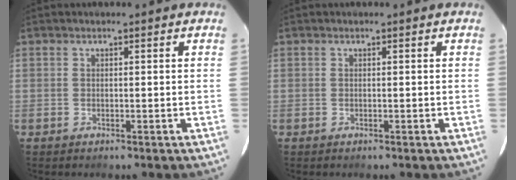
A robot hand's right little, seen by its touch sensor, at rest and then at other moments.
{"total": 0.0}